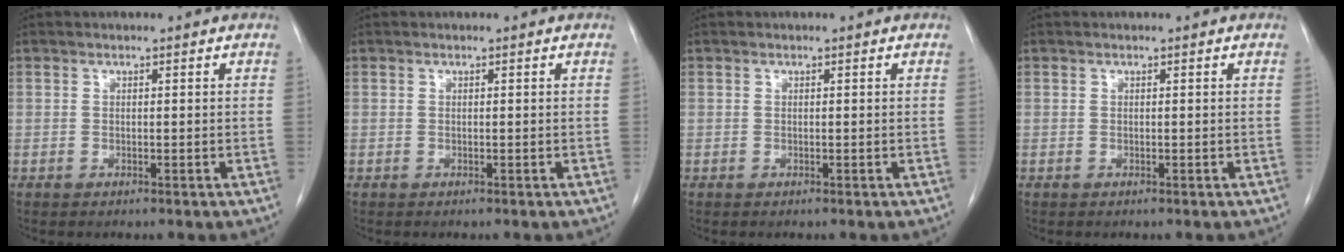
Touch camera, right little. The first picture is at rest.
{"total": 0.0}
{"total": 0.0}
{"total": 0.0}